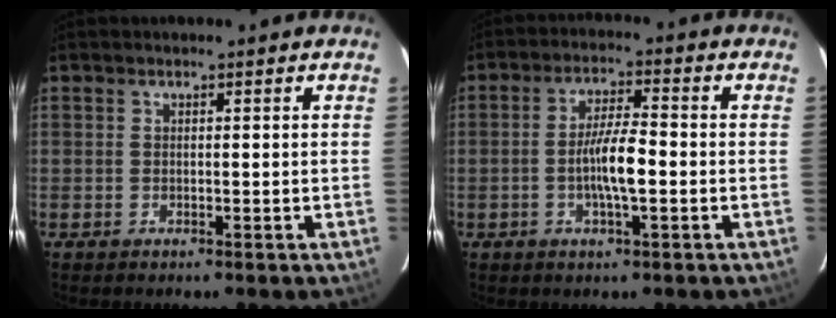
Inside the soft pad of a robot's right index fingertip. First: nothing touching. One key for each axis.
{"total": 7.0, "fx": -1.6, "fy": 1.1, "fz": 6.7, "tx": -0.126, "ty": 0.002, "tz": -0.028}